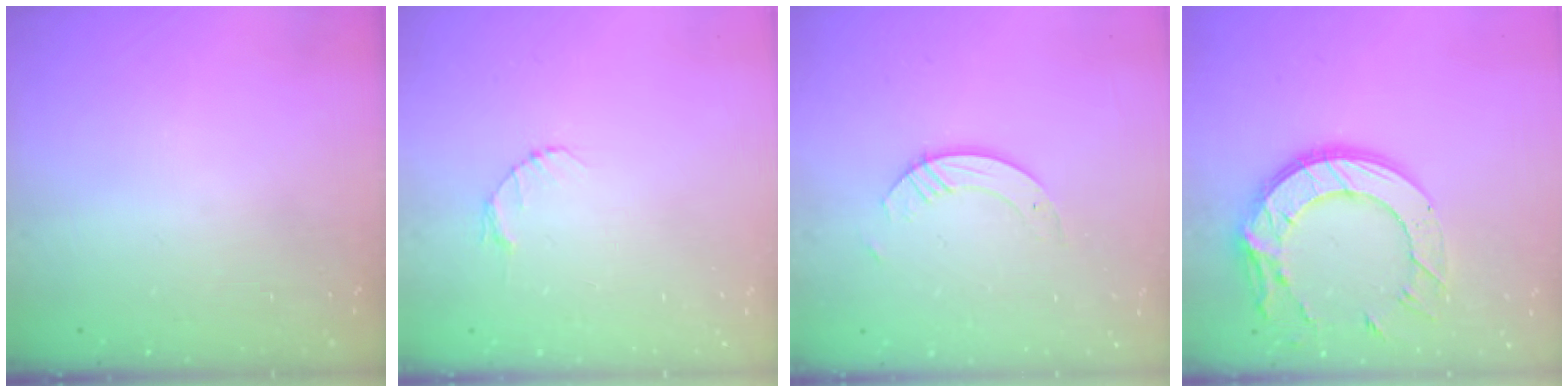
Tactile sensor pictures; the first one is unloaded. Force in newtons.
{"total": 2.6, "press": 2.6, "slide": 0.3}
{"total": 3.8, "press": 3.7, "slide": 0.4}
{"total": 17.3, "press": 17.2, "slide": 1.3}